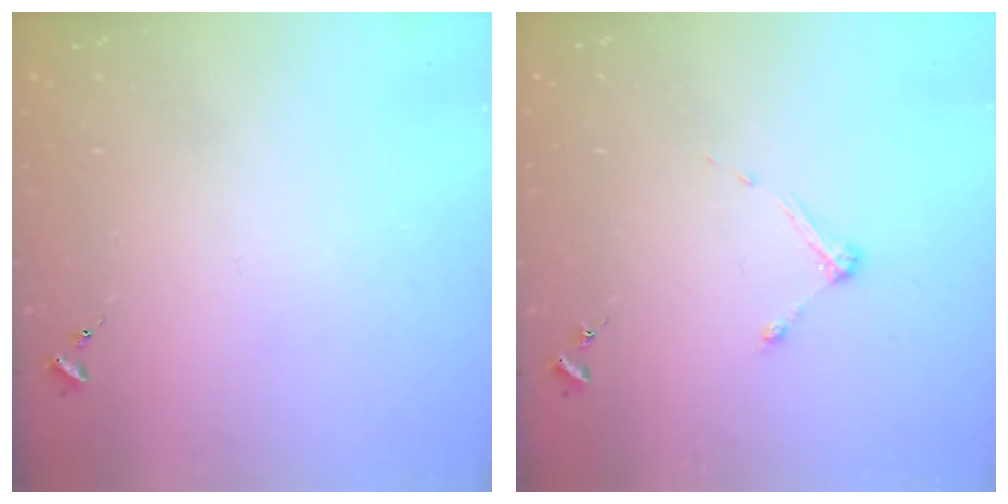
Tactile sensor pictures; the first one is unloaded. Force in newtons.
{"total": 4.9, "press": 4.9, "slide": 0.7}